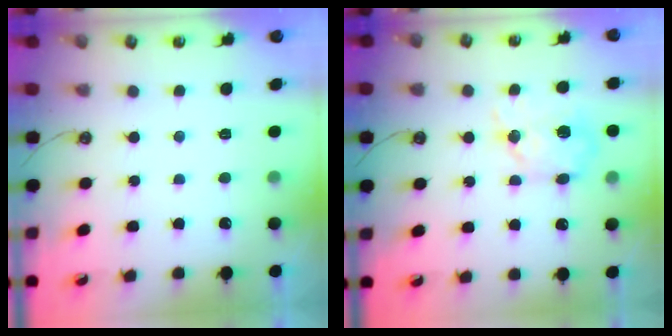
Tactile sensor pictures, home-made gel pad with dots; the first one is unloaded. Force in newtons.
{"total": 11.5, "press": 11.5, "slide": 0.1}